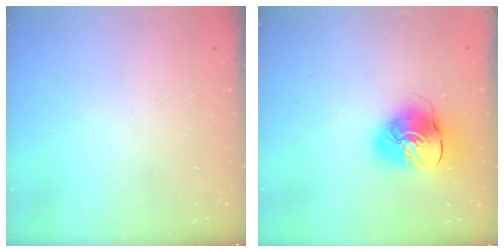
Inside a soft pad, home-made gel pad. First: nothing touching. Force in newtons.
{"total": 9.9, "press": 9.8, "slide": 1.4}